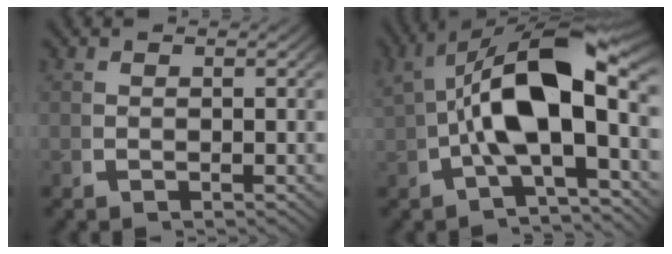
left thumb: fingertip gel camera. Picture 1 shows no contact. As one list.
[{"total": 13.5, "force": [1.4, 6.5, 11.8], "torque": [-0.199, -0.019, 0.031]}]